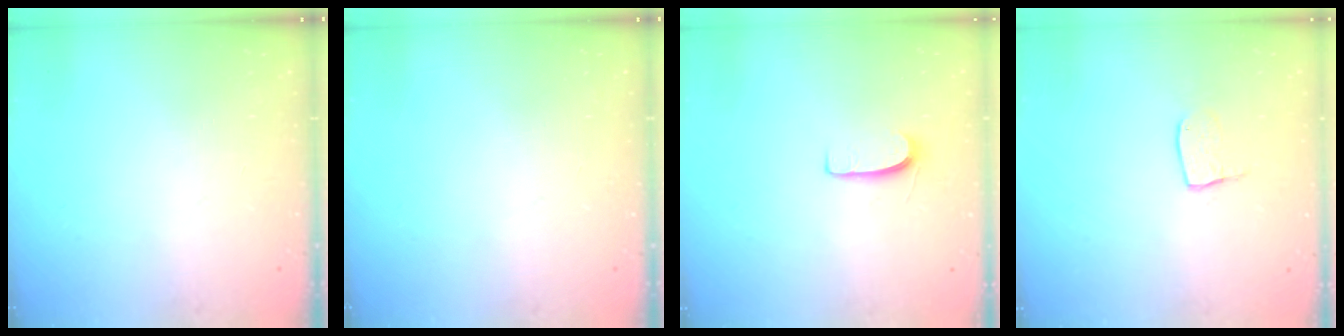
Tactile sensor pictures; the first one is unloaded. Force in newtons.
{"total": 0.0}
{"total": 6.2, "press": 6.2, "slide": 0.6}
{"total": 7.4, "press": 7.4, "slide": 0.4}